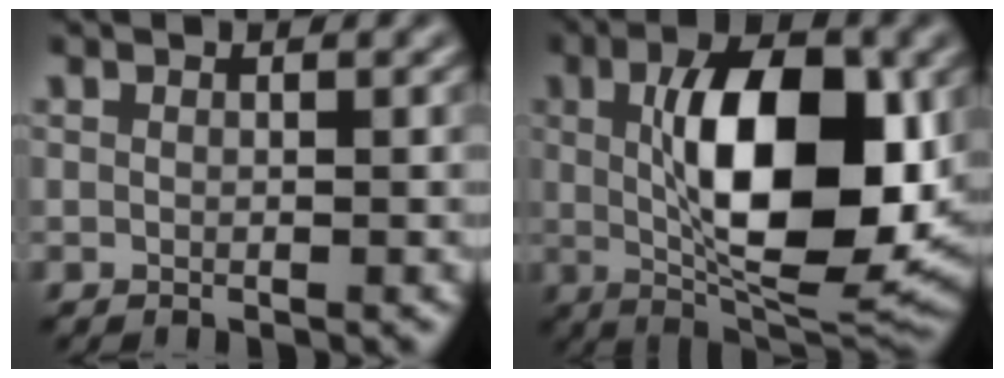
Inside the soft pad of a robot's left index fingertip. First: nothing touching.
{"total": 12.4, "force": [1.1, 5.3, 11.2], "torque": [-0.168, 0.002, 0.020]}